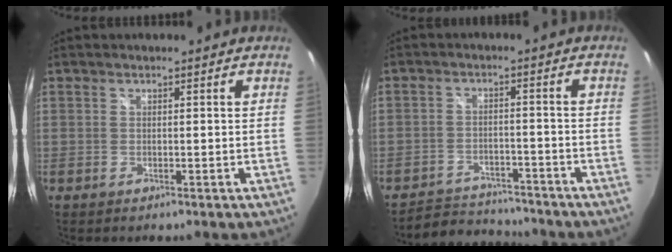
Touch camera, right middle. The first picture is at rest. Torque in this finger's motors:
{"motor_torque": [0.31, -0.60, -0.13, -0.03]}